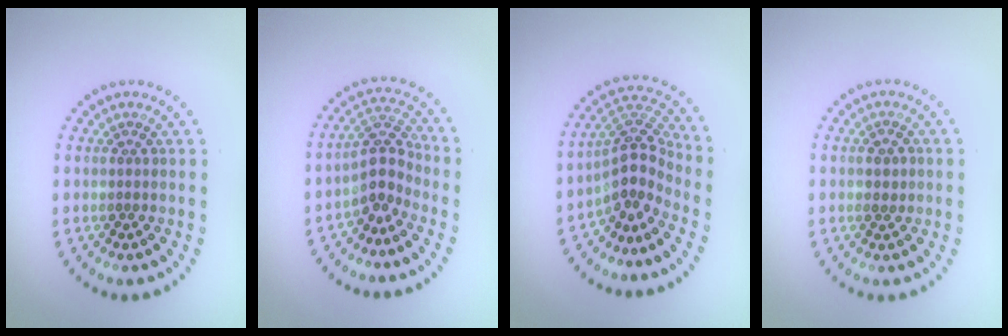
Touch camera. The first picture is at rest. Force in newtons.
{"total": 3.2, "press": 2.7, "slide": 1.7}
{"total": 4.0, "press": 2.9, "slide": 2.7}
{"total": 0.9, "press": 0.9, "slide": 0.2}